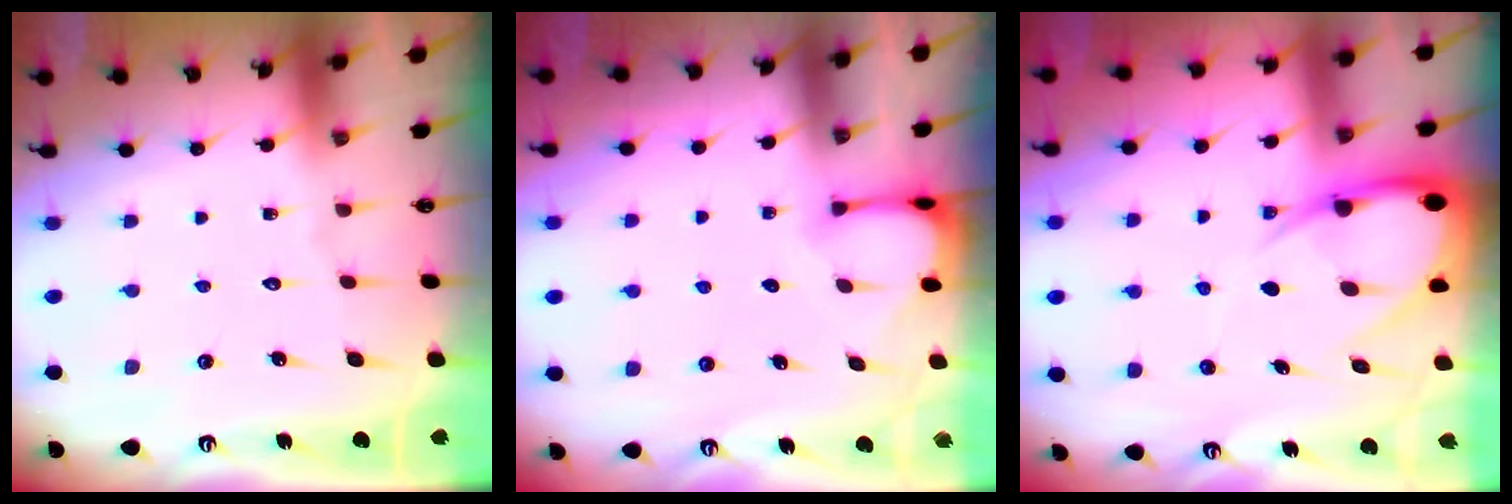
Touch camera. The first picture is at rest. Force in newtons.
{"total": 2.6, "press": 2.6, "slide": 0.3}
{"total": 9.8, "press": 9.7, "slide": 1.1}